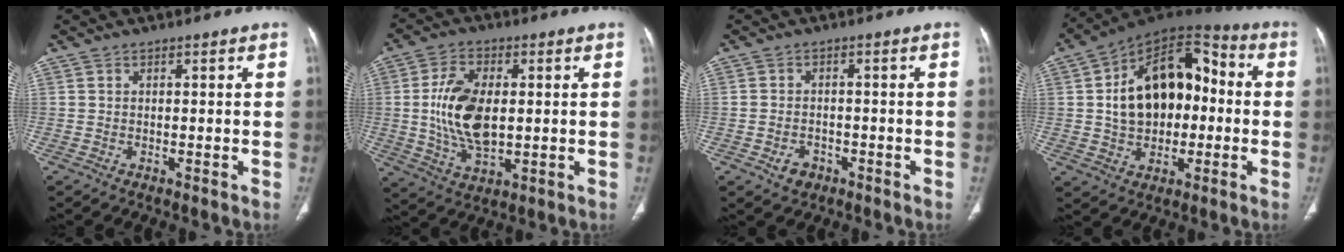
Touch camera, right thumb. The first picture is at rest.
{"total": 12.9, "force": [0.6, 7.1, 10.8], "torque": [-0.205, -0.004, 0.018]}
{"total": 3.4, "force": [-1.7, 2.5, 1.5], "torque": [-0.019, 0.013, -0.022]}
{"total": 20.0, "force": [0.8, 13.2, 15.0], "torque": [-0.203, 0.038, 0.010]}